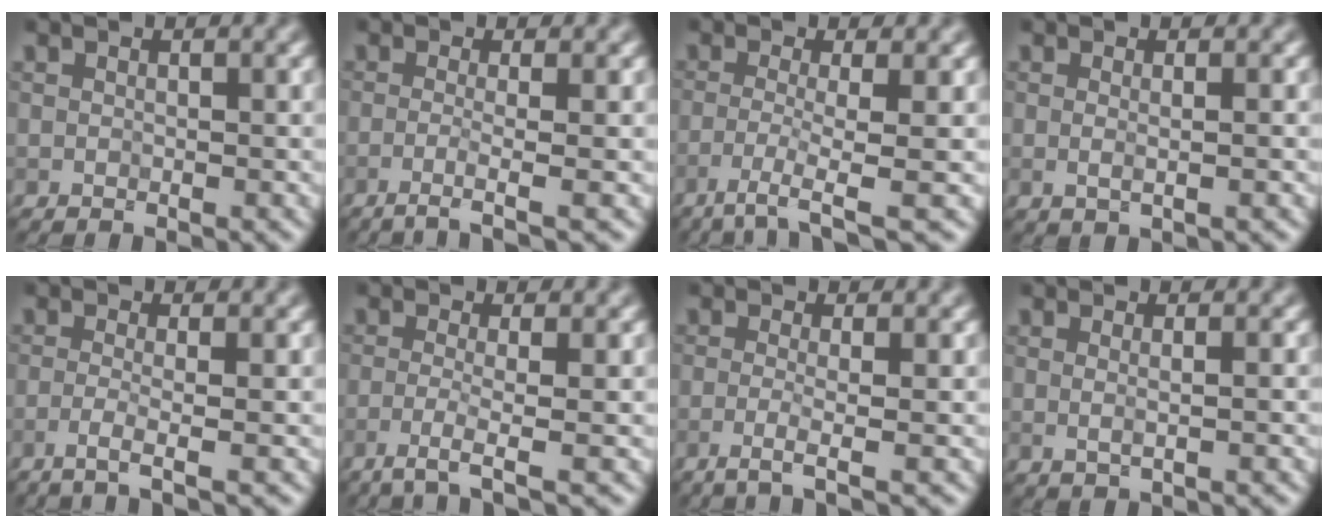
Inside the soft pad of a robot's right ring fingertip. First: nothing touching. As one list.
[{"total": 2.9, "force": [-1.2, 0.6, 2.6], "torque": [-0.036, -0.001, -0.039]}, {"total": 3.9, "force": [-1.9, 0.5, 3.4], "torque": [-0.060, -0.004, -0.047]}, {"total": 1.6, "force": [0.2, 0.6, 1.5], "torque": [-0.024, -0.010, -0.002]}, {"total": 2.7, "force": [-1.1, 0.6, 2.4], "torque": [-0.037, -0.002, -0.039]}, {"total": 3.1, "force": [-1.4, 0.5, 2.7], "torque": [-0.048, -0.002, -0.045]}, {"total": 2.8, "force": [-1.0, 0.7, 2.5], "torque": [-0.040, -0.003, -0.034]}, {"total": 2.0, "force": [0.4, 0.8, 1.8], "torque": [-0.020, -0.005, -0.005]}]